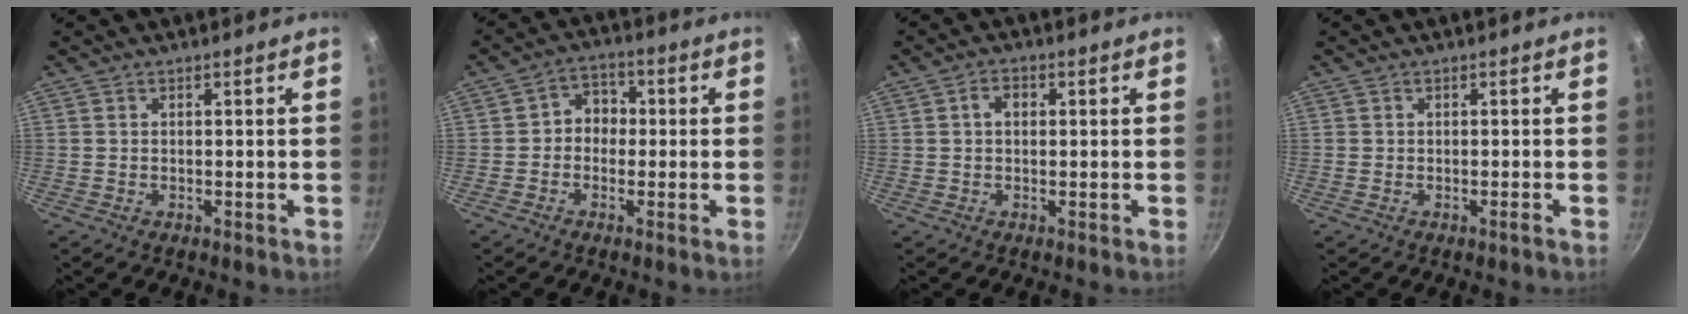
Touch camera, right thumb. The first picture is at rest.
{"total": 5.5, "force": [-0.3, 4.7, 2.8], "torque": [-0.006, 0.017, -0.017]}
{"total": 2.9, "force": [0.5, 2.2, 1.9], "torque": [-0.022, 0.008, 0.005]}
{"total": 0.6, "force": [-0.4, 0.0, 0.4], "torque": [-0.010, 0.003, -0.009]}